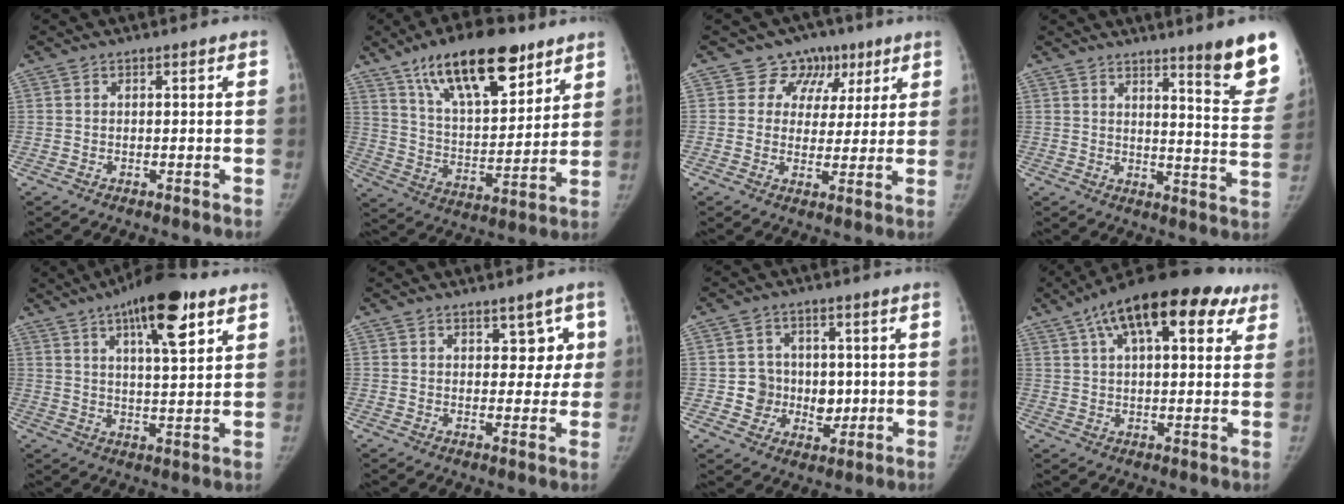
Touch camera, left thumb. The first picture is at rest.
{"total": 20.9, "force": [12.9, 8.7, 14.0], "torque": [-0.191, -0.050, 0.225]}
{"total": 8.6, "force": [4.3, 7.4, 1.2], "torque": [0.038, -0.005, 0.058]}
{"total": 13.0, "force": [9.1, 1.2, 9.2], "torque": [-0.090, -0.071, 0.116]}
{"total": 14.7, "force": [7.7, 4.6, 11.7], "torque": [-0.154, -0.025, 0.116]}
{"total": 5.6, "force": [2.1, 3.5, 3.7], "torque": [0.000, -0.010, 0.025]}
{"total": 8.4, "force": [-0.1, 7.8, 3.1], "torque": [0.006, 0.011, 0.007]}
{"total": 21.1, "force": [10.5, 9.4, 15.6], "torque": [-0.218, 0.014, 0.158]}